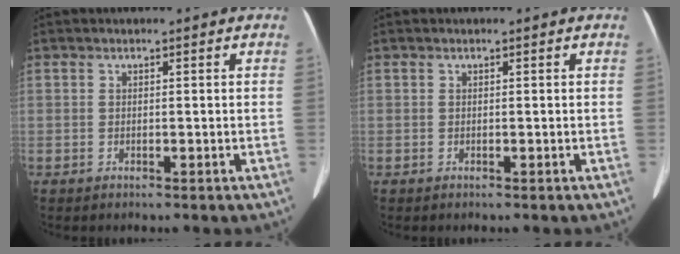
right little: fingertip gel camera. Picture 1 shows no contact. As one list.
[{"total": 0.0}]